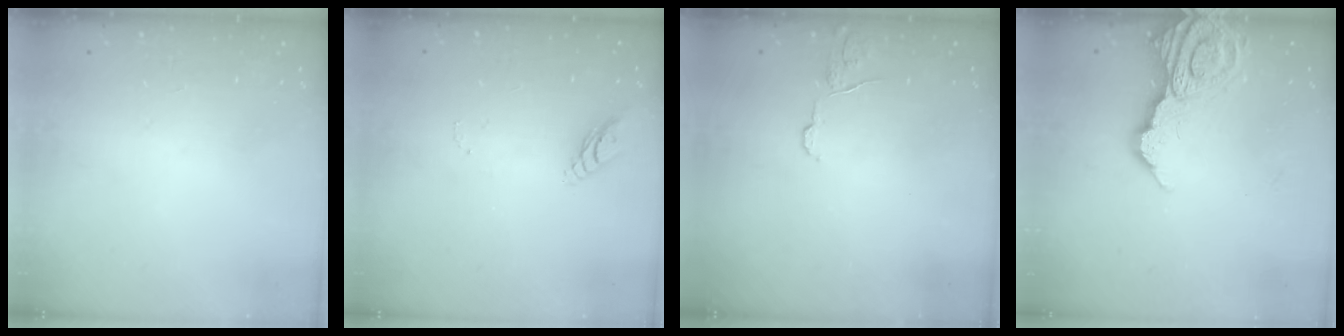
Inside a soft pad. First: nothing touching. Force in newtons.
{"total": 4.6, "press": 4.5, "slide": 0.5}
{"total": 6.0, "press": 6.0, "slide": 0.4}
{"total": 15.9, "press": 15.8, "slide": 1.9}